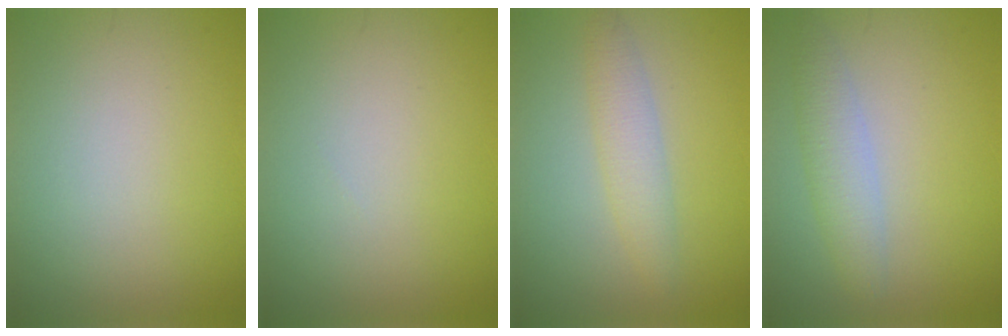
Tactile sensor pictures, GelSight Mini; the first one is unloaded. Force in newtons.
{"total": 0.0}
{"total": 2.7, "press": 2.7, "slide": 0.0}
{"total": 3.0, "press": 3.0, "slide": 0.1}